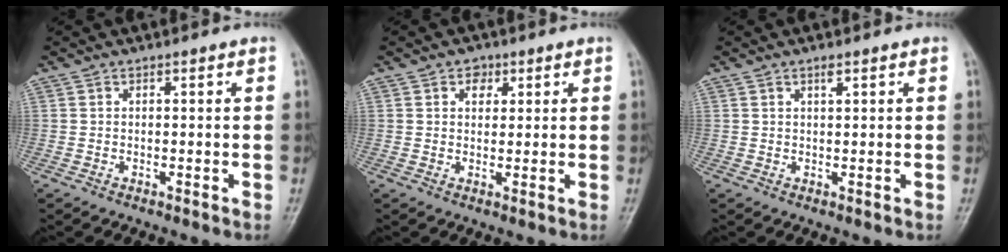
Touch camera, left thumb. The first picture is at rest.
{"total": 3.1, "force": [1.4, 2.3, 1.4], "torque": [-0.002, -0.004, 0.018]}
{"total": 1.5, "force": [0.9, 0.5, 1.1], "torque": [-0.017, -0.001, 0.015]}